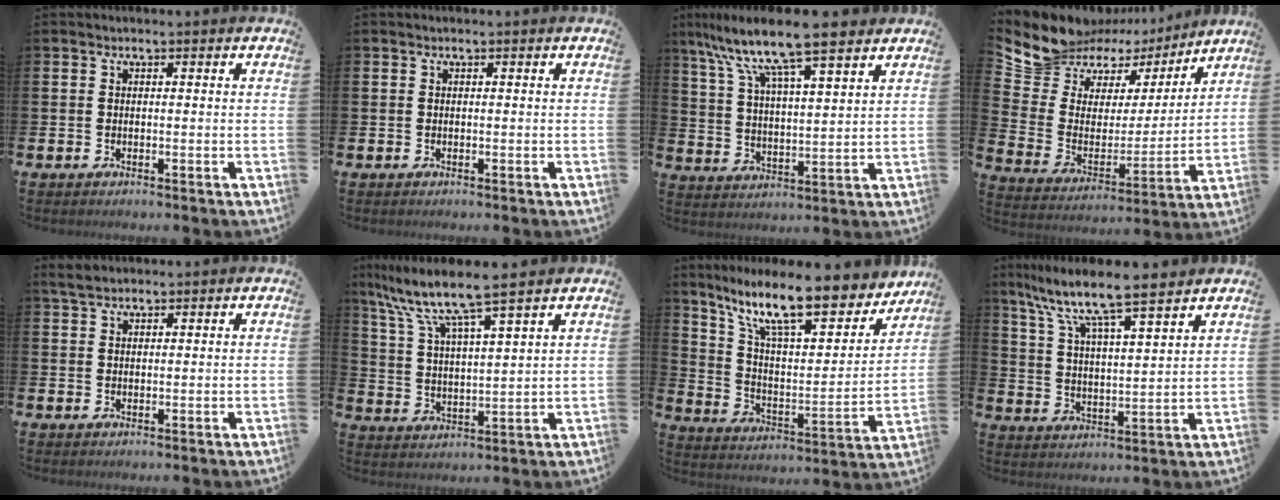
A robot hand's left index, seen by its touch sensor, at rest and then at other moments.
{"total": 0.0}
{"total": 11.1, "force": [9.3, 1.6, 5.8], "torque": [-0.139, -0.046, 0.159]}
{"total": 10.0, "force": [8.1, 5.7, 1.1], "torque": [-0.075, -0.061, 0.143]}
{"total": 2.4, "force": [2.1, 0.8, 0.7], "torque": [-0.005, -0.002, 0.037]}
{"total": 8.0, "force": [6.8, 0.2, 4.2], "torque": [-0.109, -0.039, 0.113]}
{"total": 14.2, "force": [11.1, 3.8, 8.1], "torque": [-0.163, -0.070, 0.188]}
{"total": 8.7, "force": [7.8, 0.9, 3.7], "torque": [-0.105, -0.051, 0.132]}